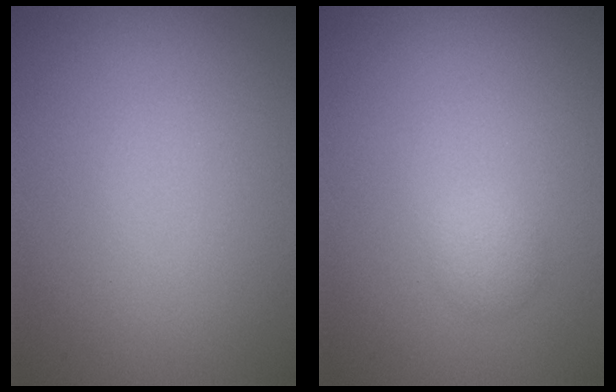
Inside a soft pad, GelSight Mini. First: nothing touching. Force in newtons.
{"total": 1.3, "press": 1.3, "slide": 0.1}